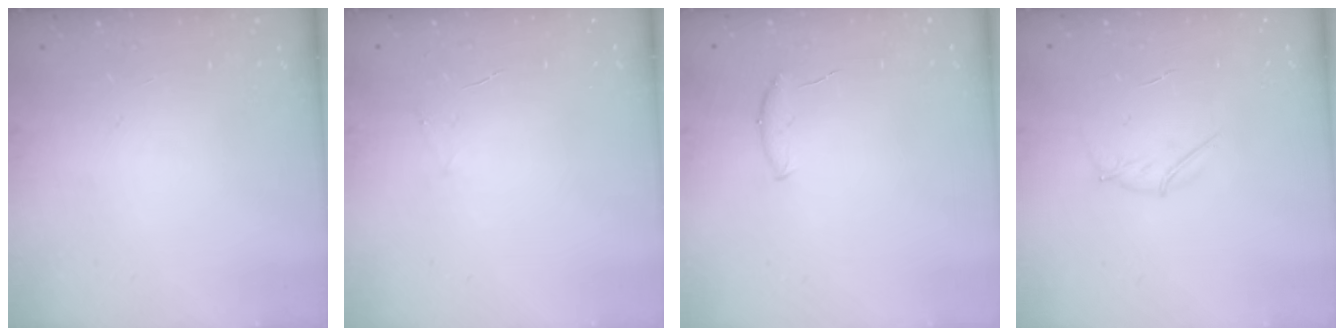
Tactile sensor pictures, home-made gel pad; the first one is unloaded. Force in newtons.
{"total": 3.6, "press": 3.5, "slide": 1.0}
{"total": 5.9, "press": 5.9, "slide": 0.9}
{"total": 3.1, "press": 3.0, "slide": 0.9}